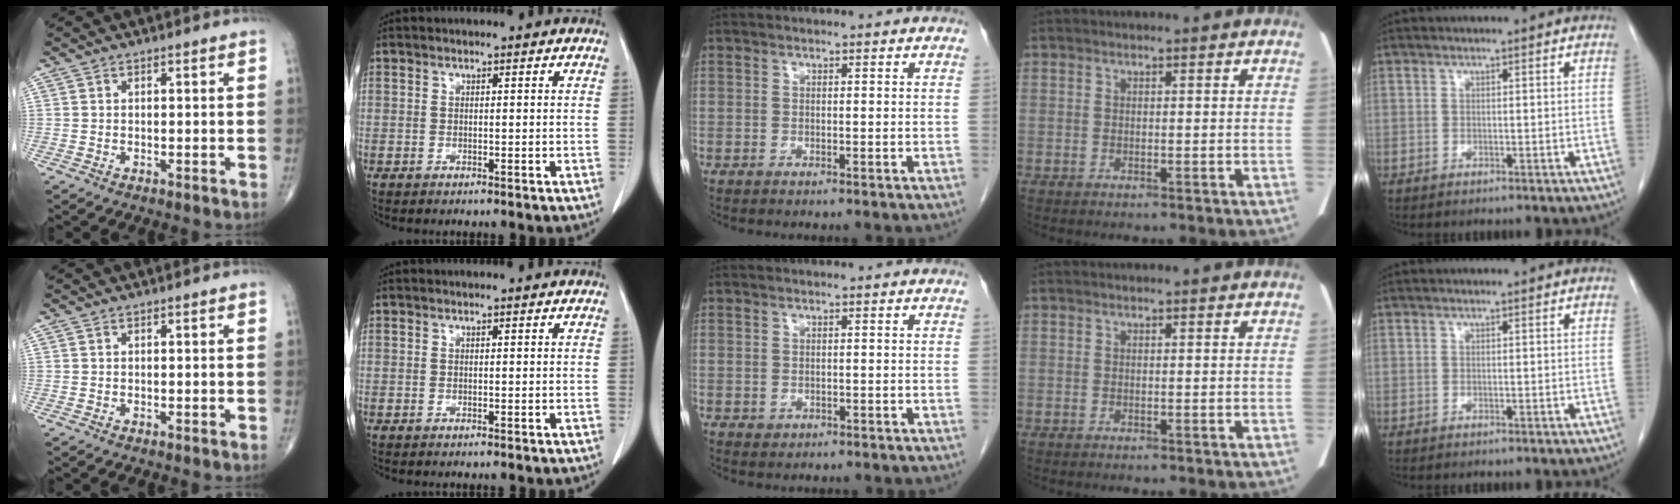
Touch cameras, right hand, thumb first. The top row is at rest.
{"middle": {"total": 0.6, "force": [-0.2, 0.6, 0.2], "torque": [-0.007, -0.001, 0.002]}}